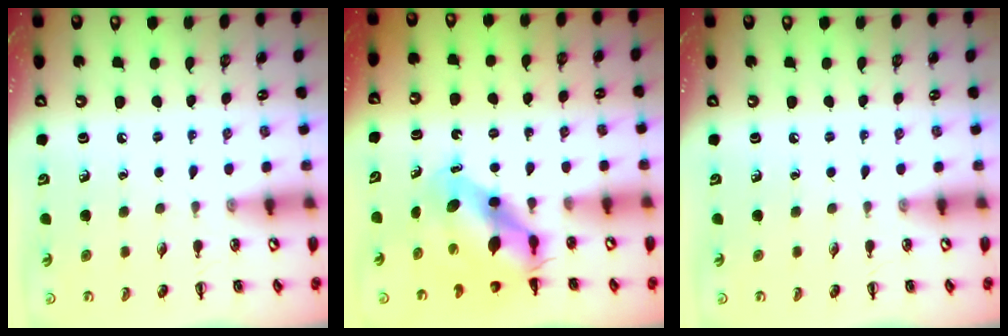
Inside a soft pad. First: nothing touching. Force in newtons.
{"total": 8.4, "press": 8.3, "slide": 1.3}
{"total": 0.0}